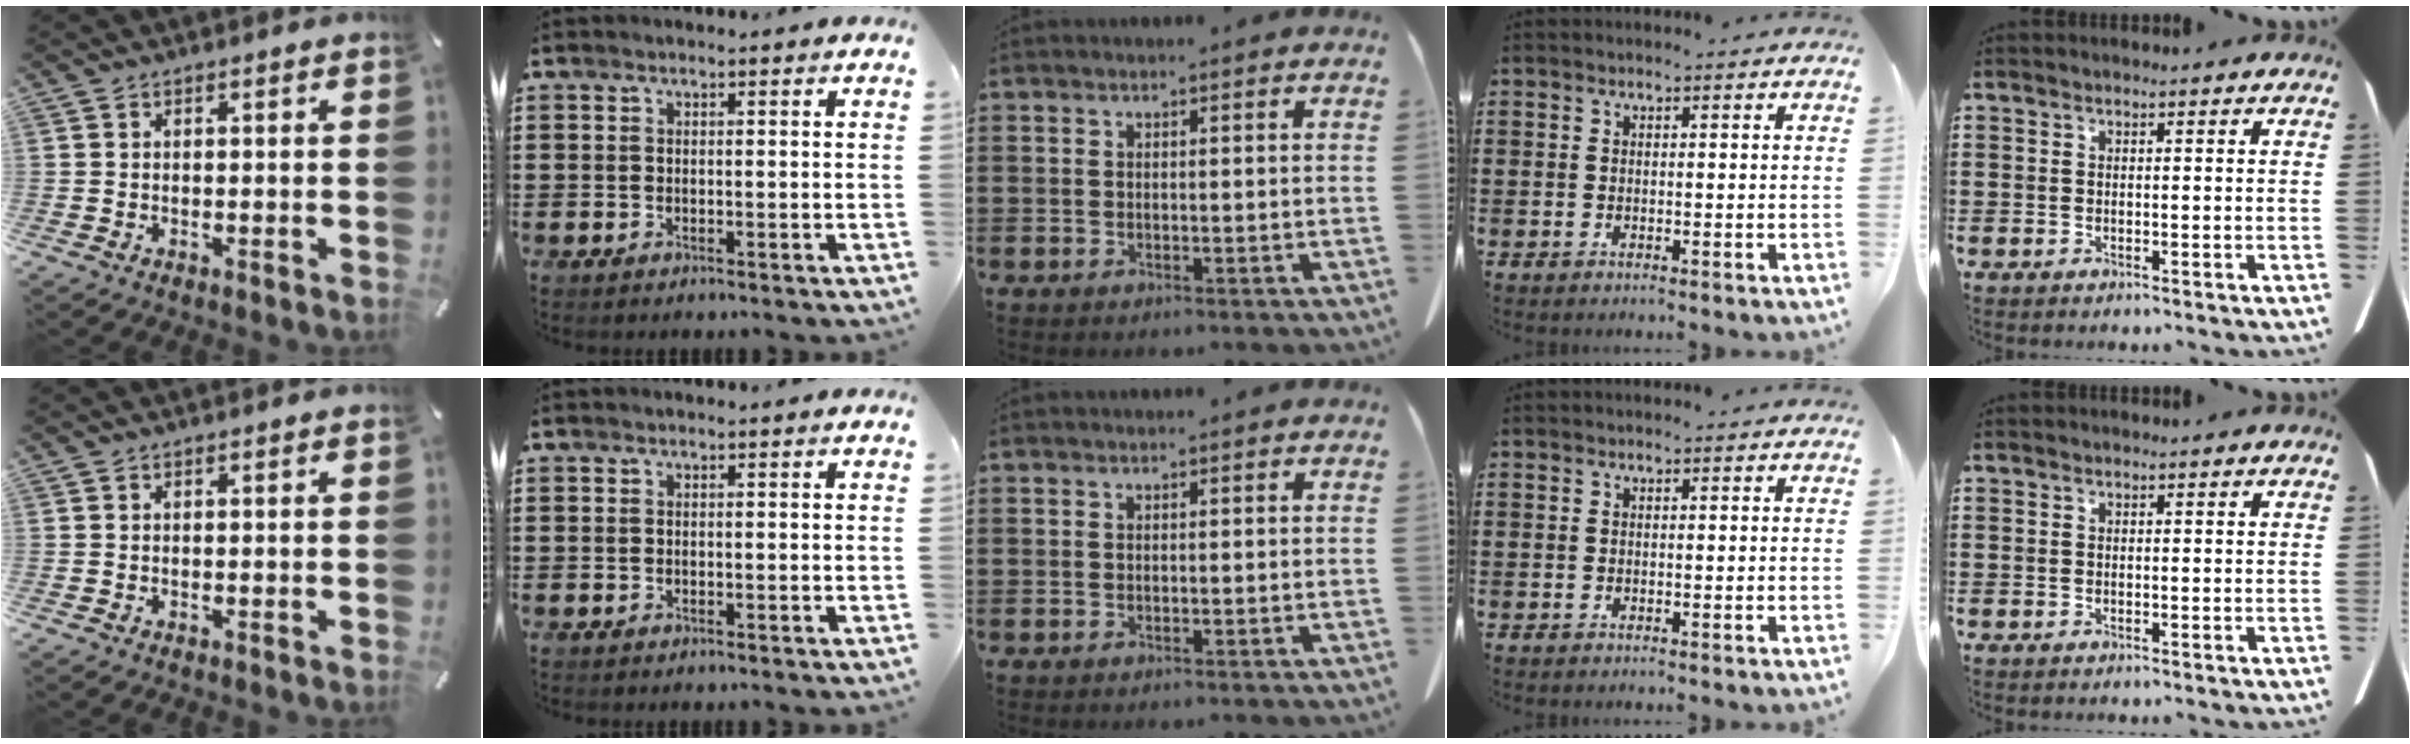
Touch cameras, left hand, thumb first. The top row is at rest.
{}